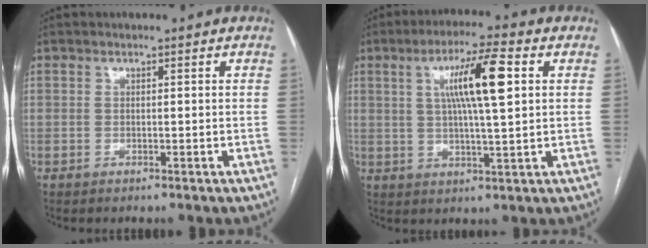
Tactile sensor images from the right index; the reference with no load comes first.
{"total": 10.3, "force": [2.7, 0.7, 9.9], "torque": [-0.173, 0.010, 0.046]}